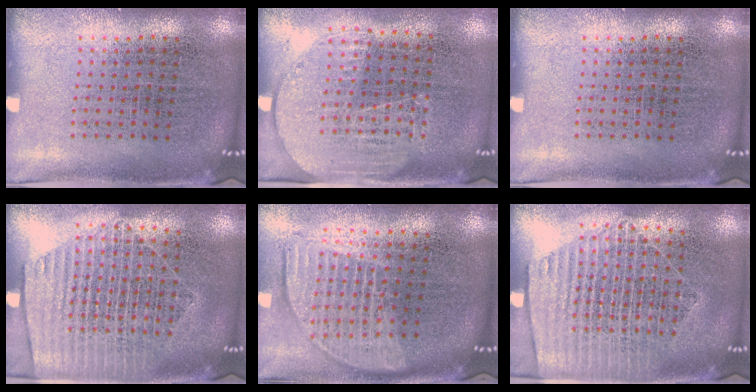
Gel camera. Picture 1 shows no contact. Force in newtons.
{"total": 1.6, "press": 1.4, "slide": 0.7}
{"total": 0.0}
{"total": 1.6, "press": 1.5, "slide": 0.7}
{"total": 1.8, "press": 1.6, "slide": 0.9}
{"total": 1.6, "press": 1.5, "slide": 0.7}